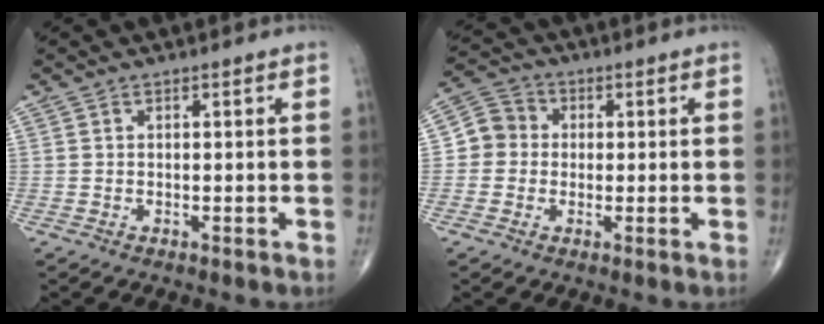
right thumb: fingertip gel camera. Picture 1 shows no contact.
{"total": 5.8, "force": [0.0, 5.5, 1.8], "torque": [-0.011, 0.016, -0.014]}